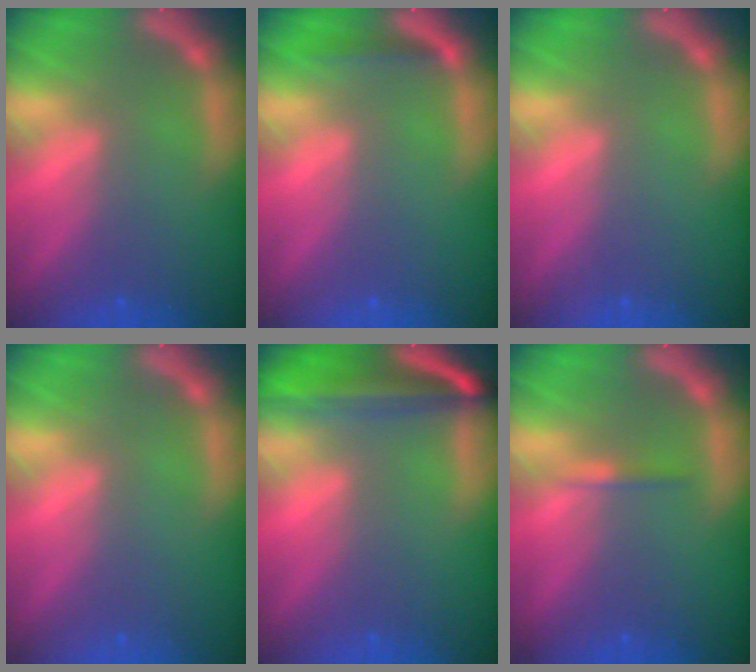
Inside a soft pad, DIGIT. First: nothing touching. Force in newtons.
{"total": 1.4}
{"total": 0.0}
{"total": 0.0}
{"total": 8.0}
{"total": 0.9}